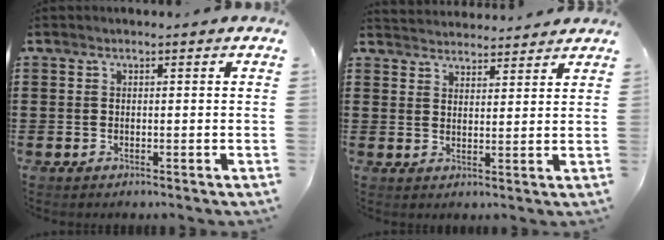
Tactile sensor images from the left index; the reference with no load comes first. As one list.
[{"total": 3.1, "force": [3.1, 0.2, -0.3], "torque": [-0.003, -0.012, 0.059]}]